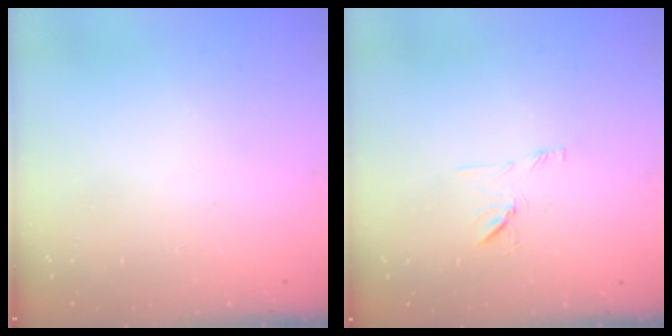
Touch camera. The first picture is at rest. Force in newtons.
{"total": 7.5, "press": 7.4, "slide": 0.6}